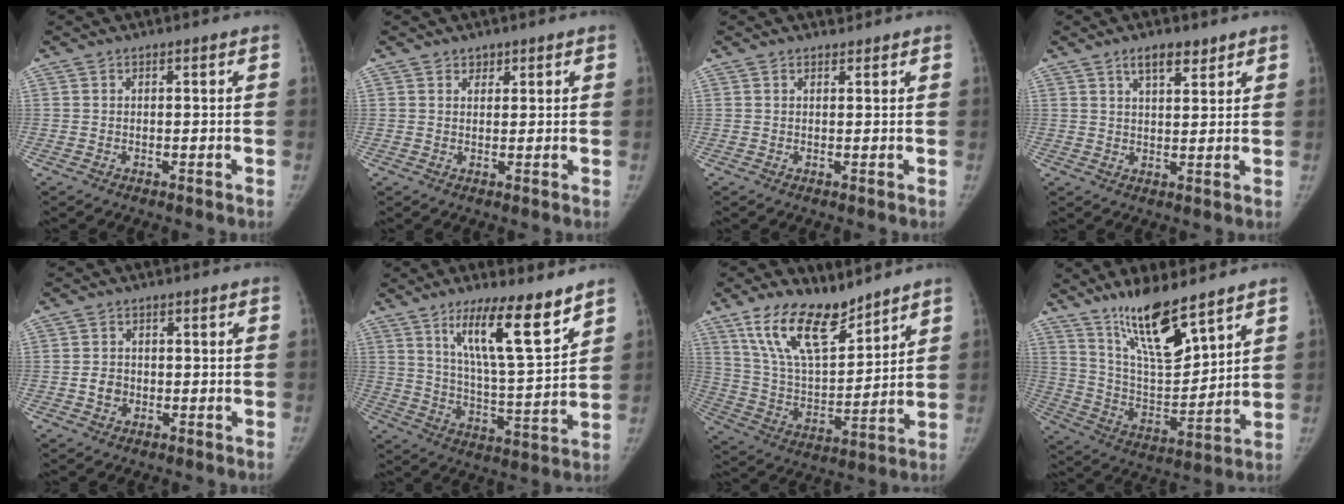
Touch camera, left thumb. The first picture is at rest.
{"total": 1.6, "force": [1.2, 1.1, 0.3], "torque": [0.010, -0.007, 0.015]}
{"total": 0.9, "force": [0.8, 0.4, 0.0], "torque": [0.003, -0.007, 0.010]}
{"total": 5.1, "force": [3.4, 2.0, 3.1], "torque": [-0.036, -0.020, 0.057]}
{"total": 2.8, "force": [-0.5, 2.5, 1.3], "torque": [-0.012, 0.004, -0.008]}
{"total": 14.6, "force": [9.6, 2.5, 10.7], "torque": [-0.165, -0.066, 0.171]}
{"total": 16.2, "force": [11.5, 6.7, 9.2], "torque": [-0.134, -0.065, 0.225]}
{"total": 15.4, "force": [11.2, 4.0, 9.7], "torque": [-0.148, -0.074, 0.217]}